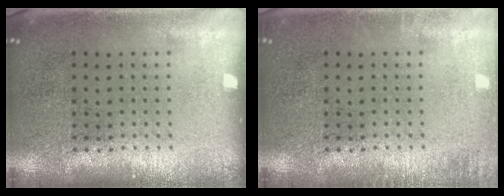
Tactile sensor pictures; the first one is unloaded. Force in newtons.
{"total": 0.9, "press": 0.9, "slide": 0.2}